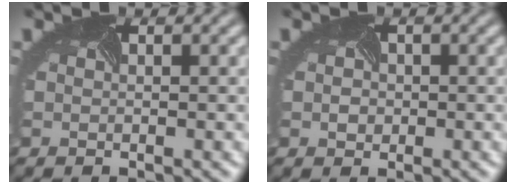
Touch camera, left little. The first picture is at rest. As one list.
[{"total": 0.9, "force": [-0.2, 0.8, 0.1], "torque": [-0.003, 0.002, -0.004]}]